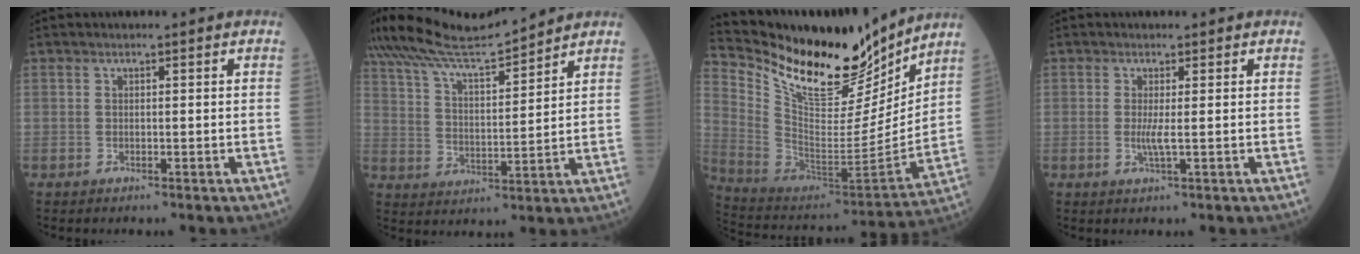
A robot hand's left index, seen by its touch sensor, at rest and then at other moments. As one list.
[{"total": 10.9, "force": [10.4, -0.3, 3.1], "torque": [-0.071, 0.014, 0.193]}, {"total": 22.1, "force": [19.1, 5.3, 9.8], "torque": [-0.182, -0.041, 0.325]}, {"total": 1.9, "force": [-0.1, -0.1, 1.9], "torque": [-0.044, -0.004, 0.000]}]